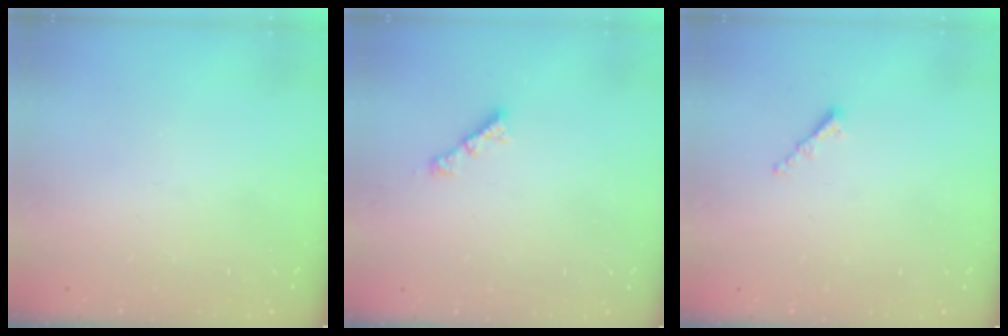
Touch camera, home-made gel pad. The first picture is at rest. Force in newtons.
{"total": 2.6, "press": 2.6, "slide": 0.1}
{"total": 1.2, "press": 1.1, "slide": 0.5}